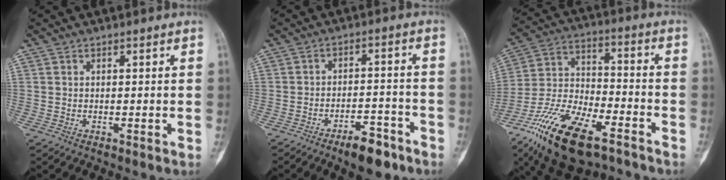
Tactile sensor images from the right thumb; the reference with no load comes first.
{"total": 7.8, "force": [-5.3, 3.1, 4.9], "torque": [-0.063, 0.035, -0.080]}
{"total": 22.0, "force": [-13.6, 9.0, 14.8], "torque": [-0.302, 0.049, -0.245]}